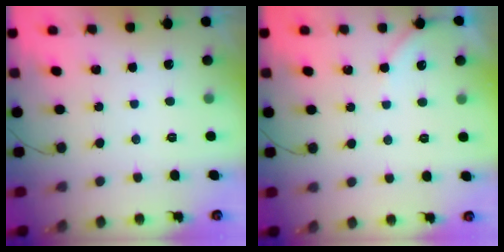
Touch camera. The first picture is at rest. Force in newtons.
{"total": 2.9, "press": 2.9, "slide": 0.4}